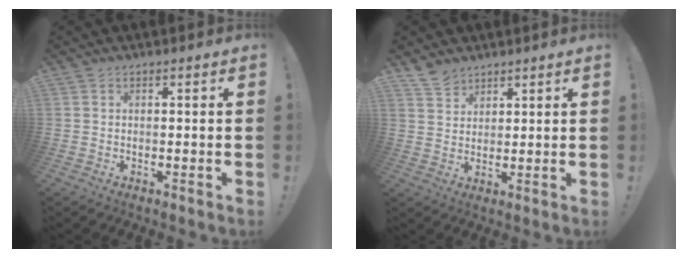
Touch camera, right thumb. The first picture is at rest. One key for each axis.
{"total": 5.1, "fx": 4.3, "fy": 2.7, "fz": 0.7, "tx": -0.011, "ty": -0.031, "tz": 0.082}